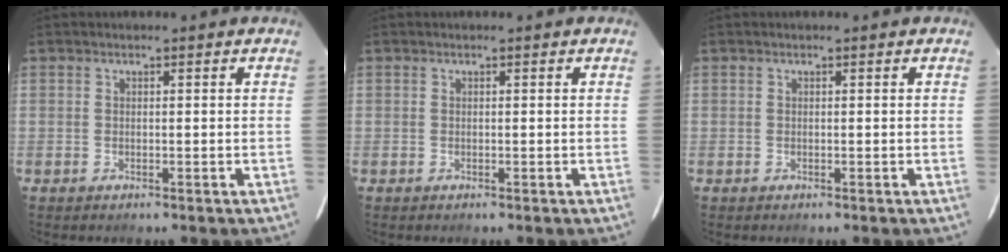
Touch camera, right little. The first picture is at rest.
{"total": 0.0}
{"total": 0.0}